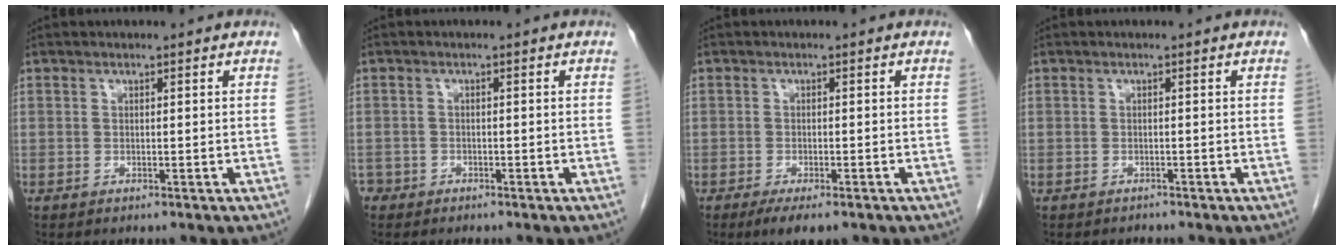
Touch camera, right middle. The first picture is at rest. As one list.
[{"total": 2.0, "force": [-1.5, 1.4, 0.1], "torque": [-0.009, 0.004, -0.029]}, {"total": 4.8, "force": [-3.3, 1.3, 3.2], "torque": [-0.047, -0.009, -0.047]}, {"total": 0.6, "force": [-0.6, 0.1, -0.2], "torque": [-0.008, -0.003, -0.011]}]